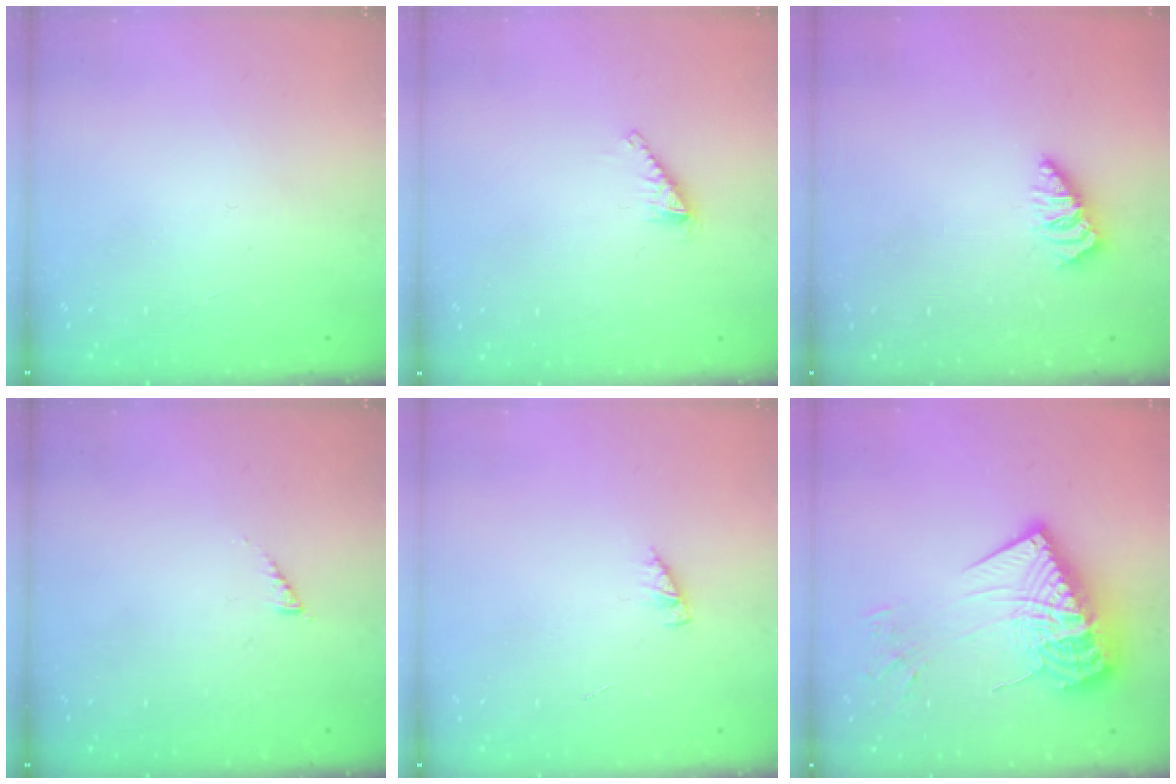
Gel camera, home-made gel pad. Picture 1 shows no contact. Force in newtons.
{"total": 1.2, "press": 1.2, "slide": 0.1}
{"total": 0.7, "press": 0.7, "slide": 0.1}
{"total": 1.6, "press": 1.5, "slide": 0.3}
{"total": 2.4, "press": 2.4, "slide": 0.3}
{"total": 20.8, "press": 20.7, "slide": 2.2}